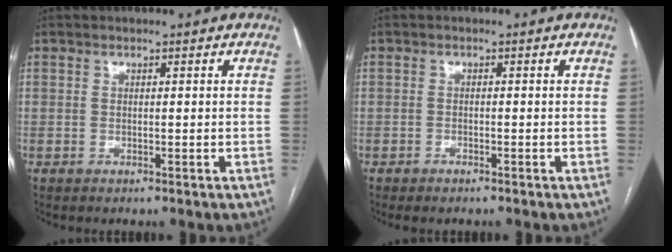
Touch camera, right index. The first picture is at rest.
{"total": 1.2, "force": [-1.0, 0.4, 0.6], "torque": [-0.013, -0.001, -0.010]}